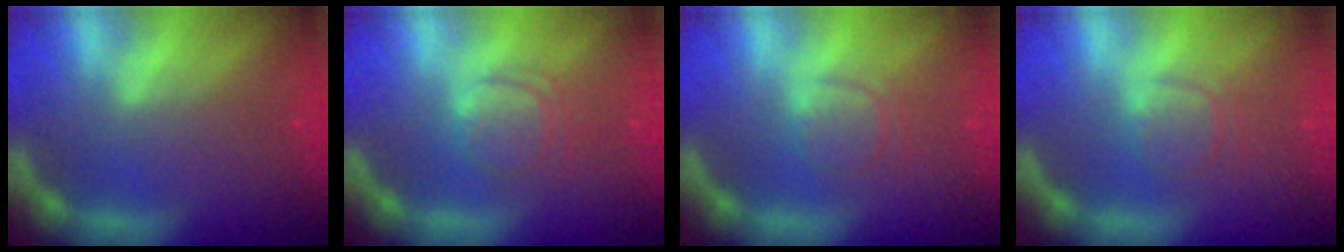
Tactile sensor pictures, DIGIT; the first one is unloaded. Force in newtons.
{"total": 3.5}
{"total": 2.4}
{"total": 2.4}